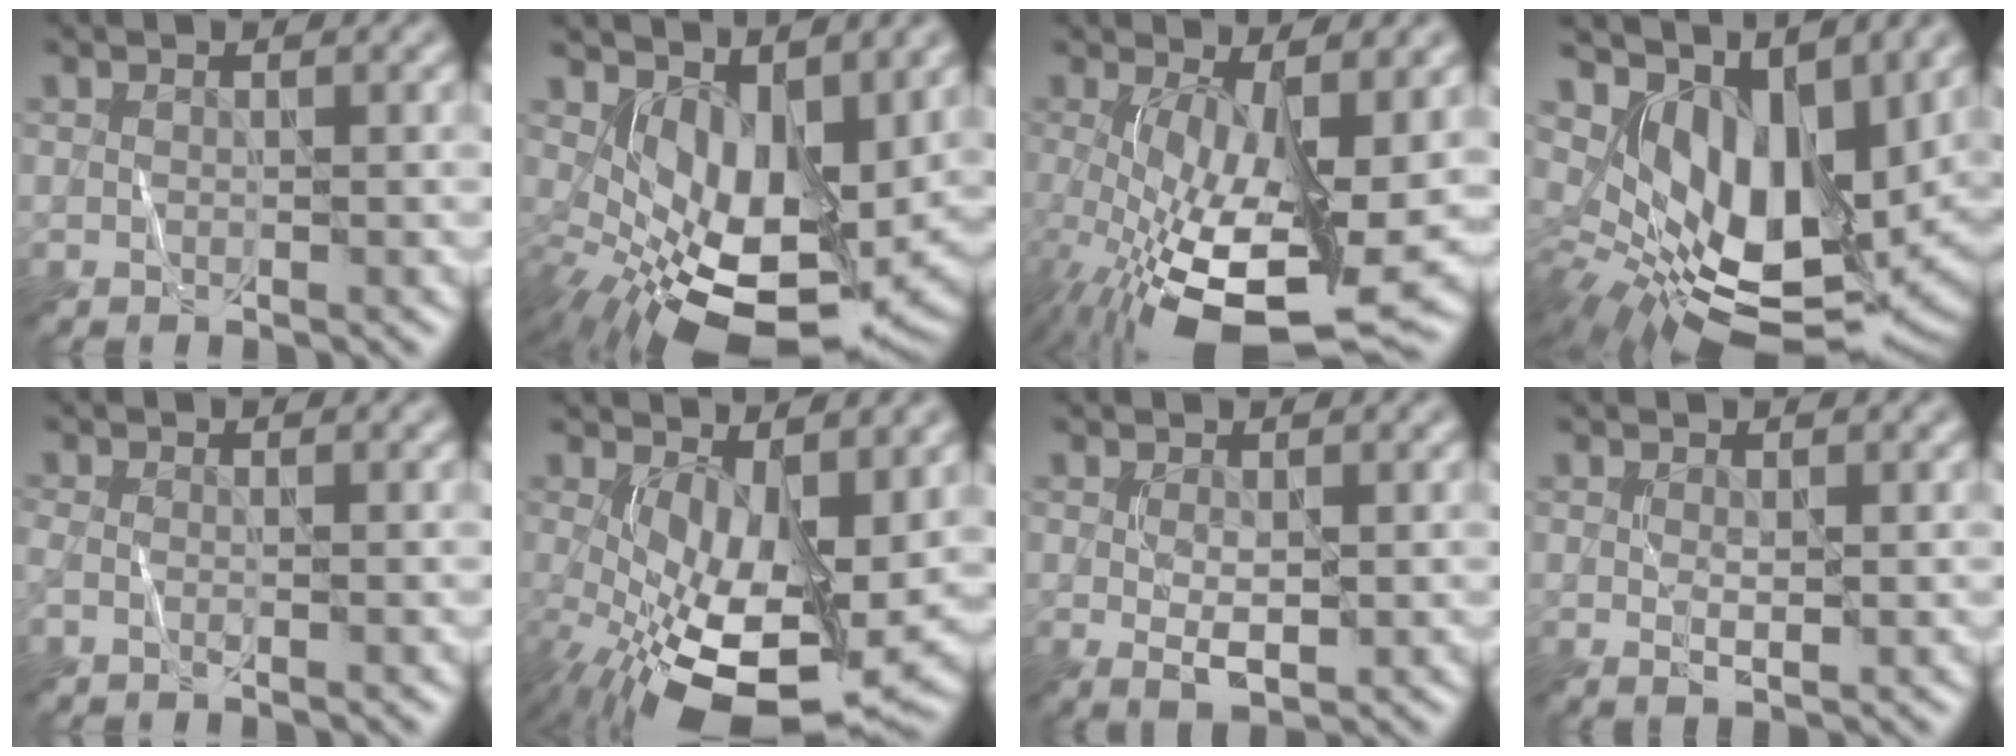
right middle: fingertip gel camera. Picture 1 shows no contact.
{"total": 11.3, "force": [1.0, 6.0, 9.5], "torque": [-0.164, -0.036, 0.036]}
{"total": 13.6, "force": [-2.5, 5.5, 12.2], "torque": [-0.216, -0.037, -0.026]}
{"total": 12.9, "force": [5.0, 6.8, 9.7], "torque": [-0.176, -0.003, 0.098]}
{"total": 0.8, "force": [-0.3, 0.2, 0.7], "torque": [-0.016, -0.001, -0.007]}
{"total": 11.4, "force": [-0.6, 5.5, 9.9], "torque": [-0.165, -0.036, 0.005]}
{"total": 1.8, "force": [0.2, 0.8, 1.6], "torque": [-0.030, -0.006, 0.009]}
{"total": 1.0, "force": [0.3, 0.3, 0.8], "torque": [-0.014, -0.006, 0.011]}